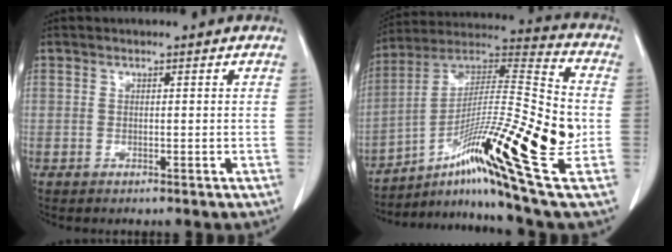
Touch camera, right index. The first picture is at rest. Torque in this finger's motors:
{"motor_torque": [1.27, -0.87, 0.85, 0.21]}